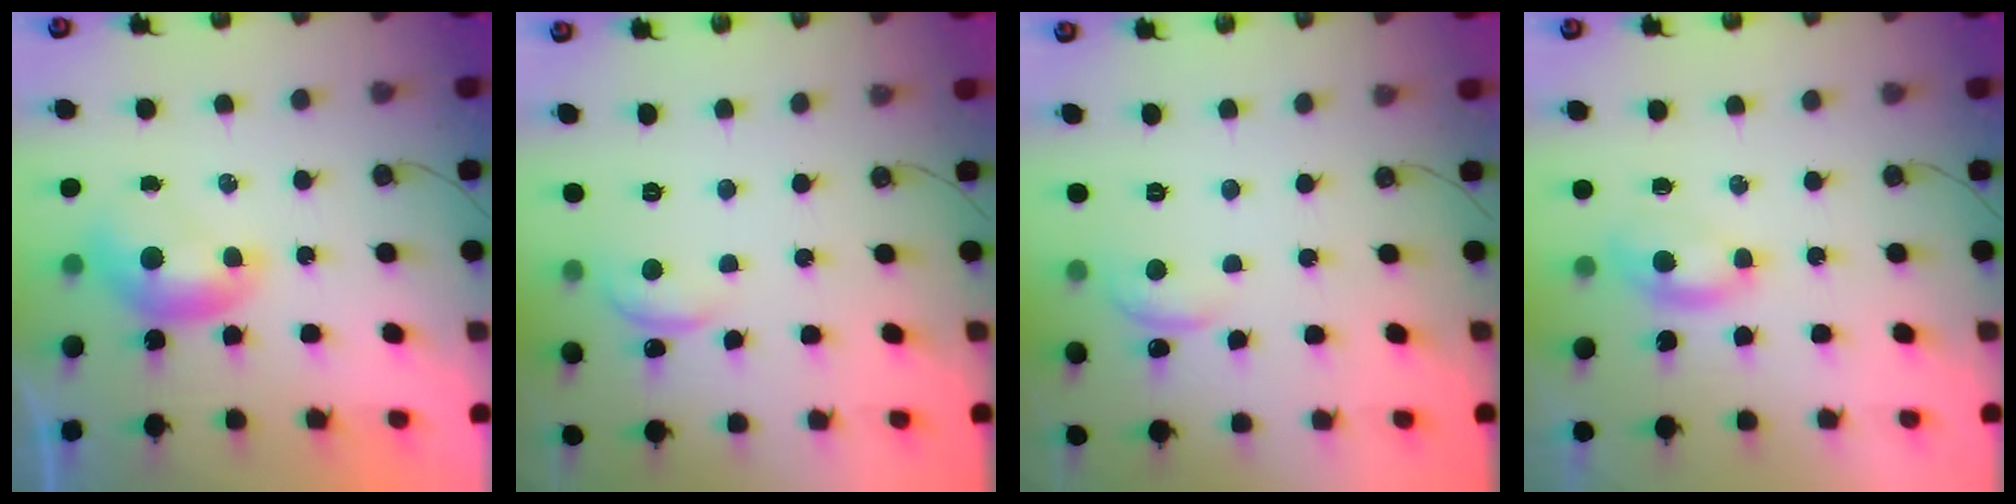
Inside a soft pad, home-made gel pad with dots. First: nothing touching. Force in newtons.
{"total": 2.6, "press": 2.5, "slide": 0.7}
{"total": 1.8, "press": 1.6, "slide": 0.8}
{"total": 0.8, "press": 0.6, "slide": 0.4}